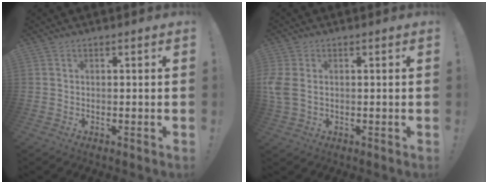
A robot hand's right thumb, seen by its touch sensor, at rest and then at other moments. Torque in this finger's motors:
{"motor_torque": [0.78, 0.87, 0.04, 0.04, 0.04]}